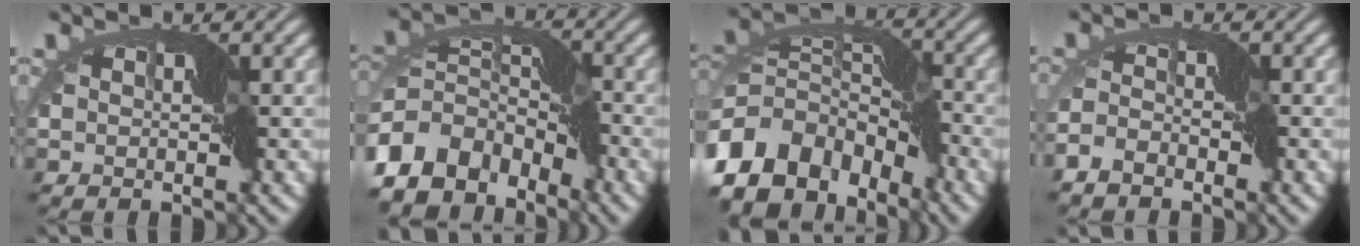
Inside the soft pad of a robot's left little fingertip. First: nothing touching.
{"total": 11.0, "force": [-5.7, 7.2, 5.9], "torque": [-0.124, 0.010, -0.120]}
{"total": 14.0, "force": [-7.1, 9.0, 8.0], "torque": [-0.185, 0.008, -0.136]}
{"total": 2.9, "force": [-2.4, 1.2, 1.1], "torque": [-0.034, 0.004, -0.059]}